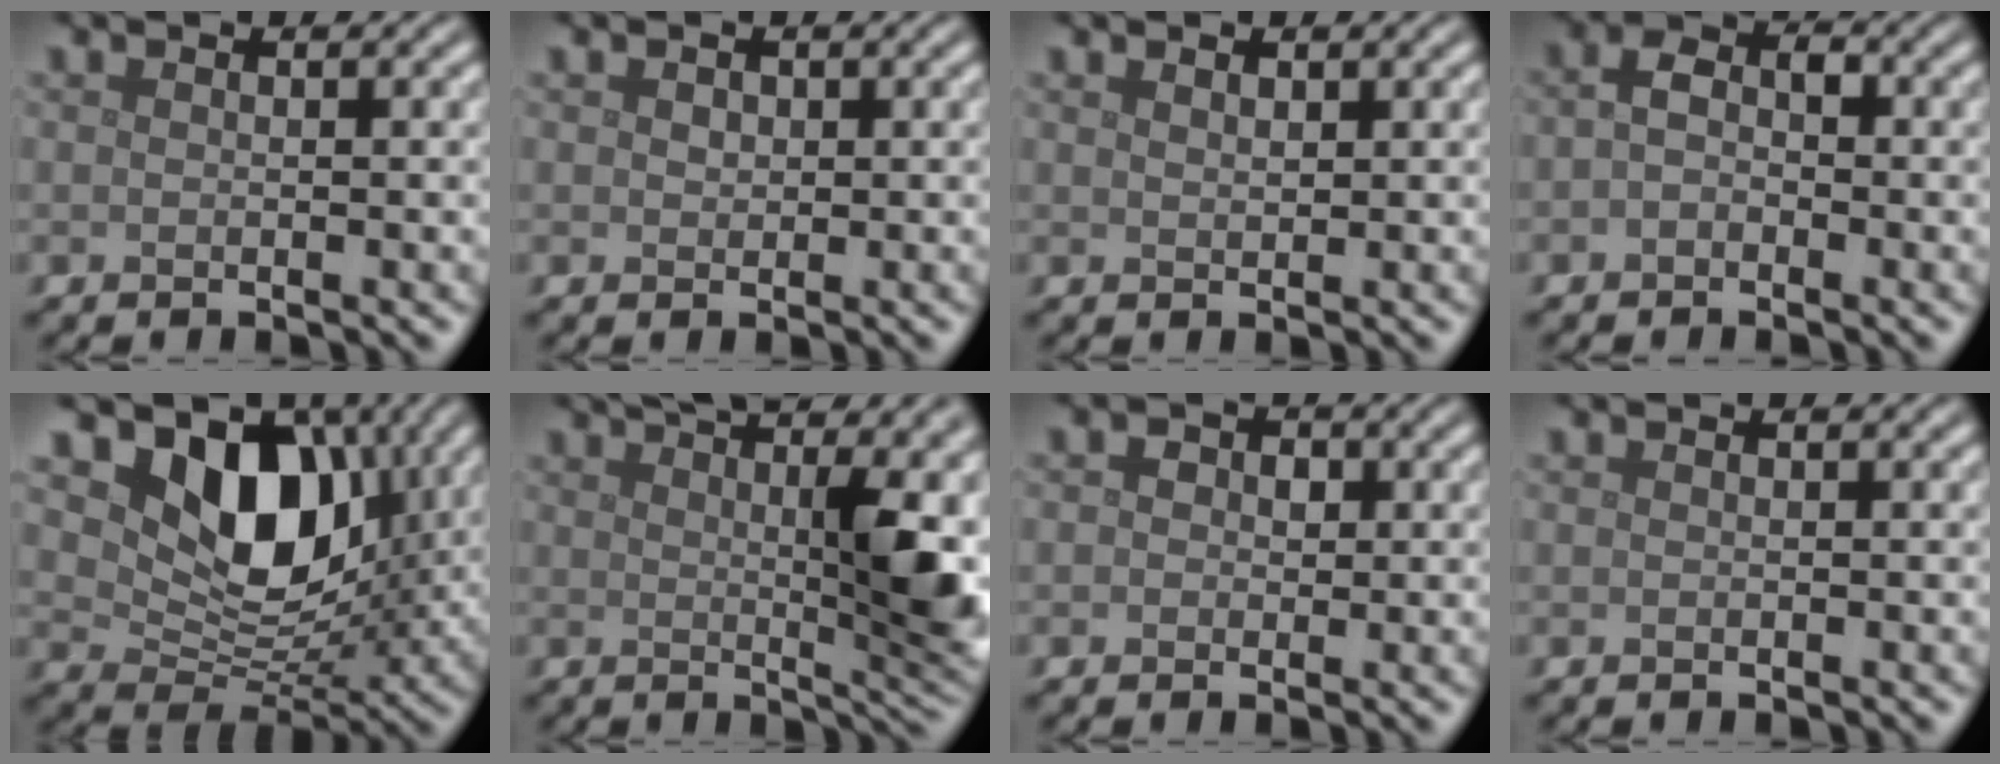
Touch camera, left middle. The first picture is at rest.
{"total": 0.7, "force": [0.3, 0.6, 0.1], "torque": [-0.006, -0.004, 0.005]}
{"total": 0.7, "force": [0.6, 0.2, 0.1], "torque": [-0.006, -0.003, 0.014]}
{"total": 2.0, "force": [-0.5, 1.5, 1.2], "torque": [-0.026, 0.003, -0.017]}
{"total": 9.2, "force": [3.2, 6.2, 6.0], "torque": [-0.098, -0.014, 0.050]}
{"total": 11.3, "force": [4.0, 3.3, 10.1], "torque": [-0.114, 0.015, 0.056]}
{"total": 1.9, "force": [0.4, 1.6, 0.8], "torque": [-0.005, 0.001, -0.011]}
{"total": 0.0}